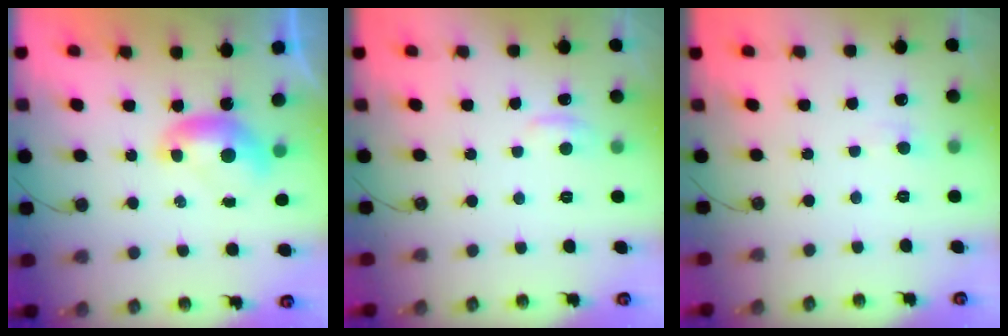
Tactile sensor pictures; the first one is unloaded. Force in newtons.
{"total": 0.9, "press": 0.0, "slide": 0.9}
{"total": 0.6, "press": 0.5, "slide": 0.4}